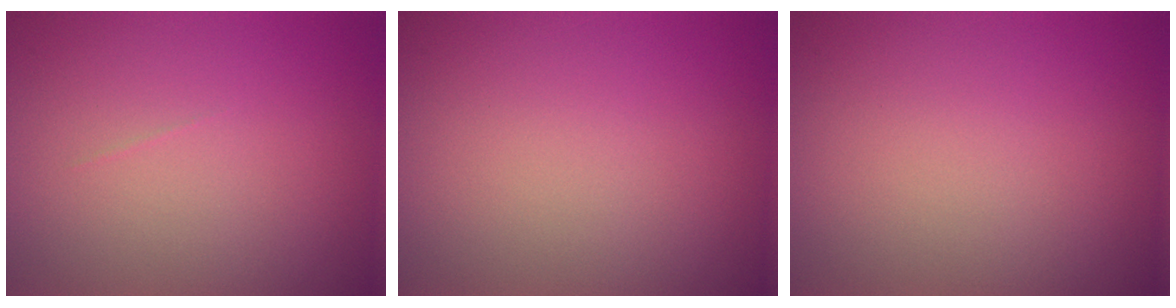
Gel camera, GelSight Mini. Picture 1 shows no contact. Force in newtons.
{"total": 0.0}
{"total": 0.0}